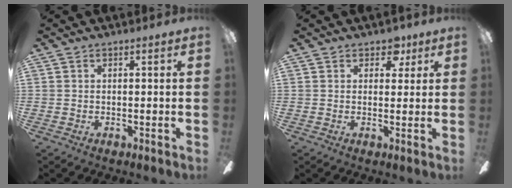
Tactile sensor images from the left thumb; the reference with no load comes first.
{"total": 4.4, "force": [2.7, 2.8, 1.9], "torque": [-0.011, -0.007, 0.045]}